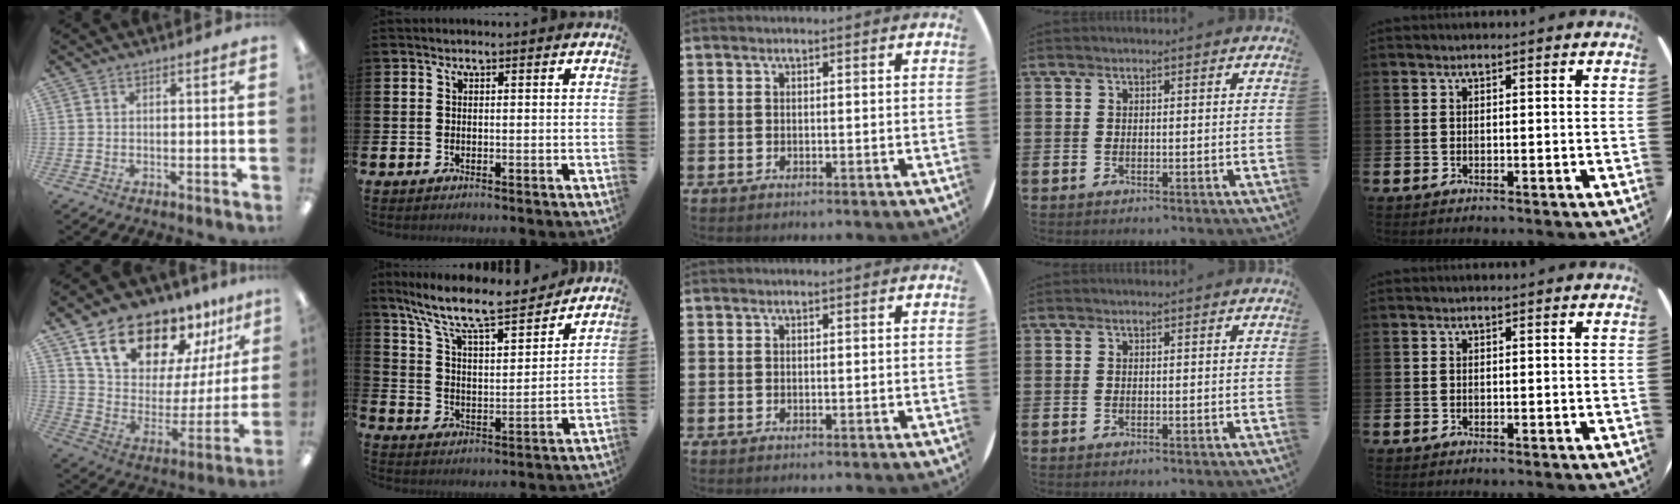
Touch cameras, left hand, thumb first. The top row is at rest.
{"thumb": {"total": 18.3, "force": [14.8, 8.5, 6.6], "torque": [-0.126, -0.107, 0.264]}, "index": {"total": 10.4, "force": [9.1, 1.9, 4.6], "torque": [-0.122, -0.059, 0.154]}}